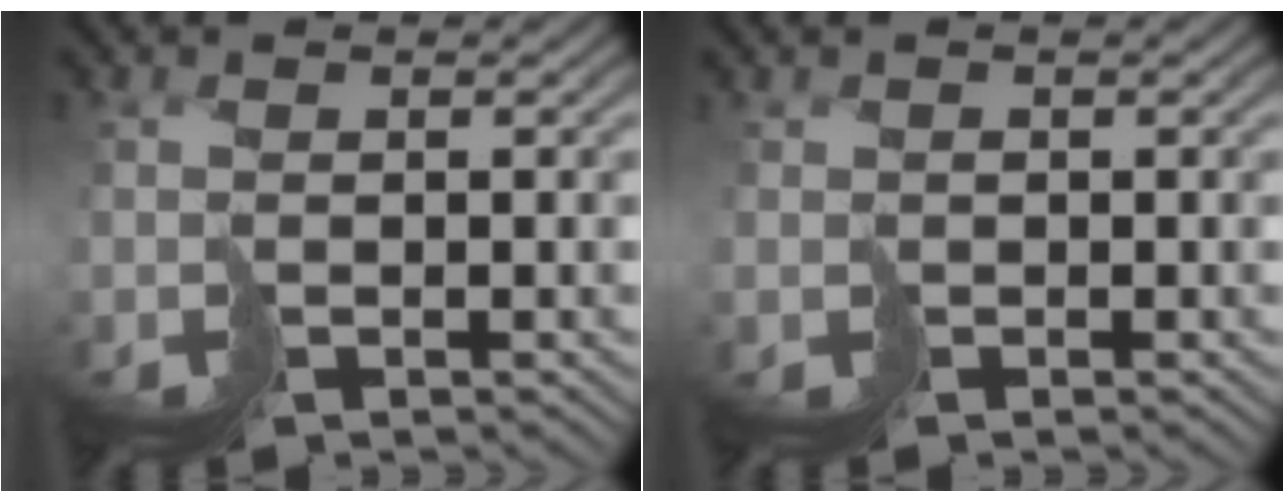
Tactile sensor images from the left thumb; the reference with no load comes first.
{"total": 0.7, "force": [-0.3, 0.3, -0.6], "torque": [0.014, 0.000, -0.001]}